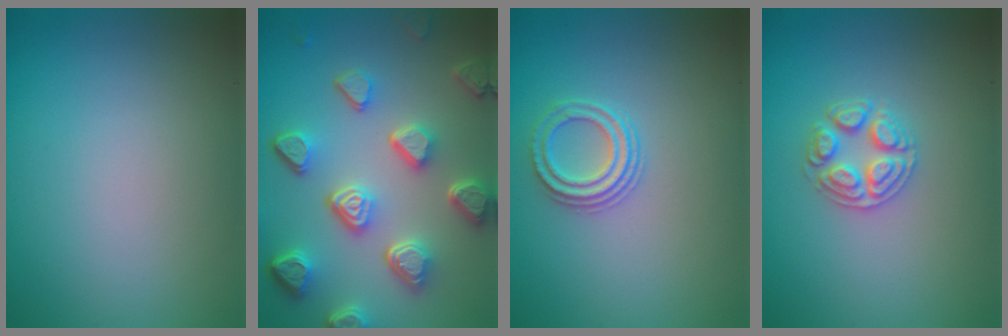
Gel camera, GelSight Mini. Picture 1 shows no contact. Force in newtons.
{"total": 7.5, "press": 5.6, "slide": 5.0}
{"total": 2.5, "press": 2.2, "slide": 1.2}
{"total": 2.5, "press": 2.5, "slide": 0.4}